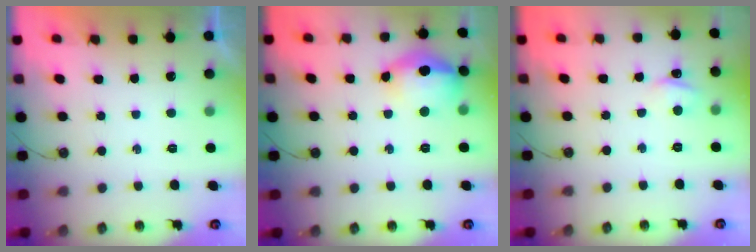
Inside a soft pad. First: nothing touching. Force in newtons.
{"total": 20.4, "press": 16.5, "slide": 12.0}
{"total": 2.9, "press": 2.8, "slide": 0.3}